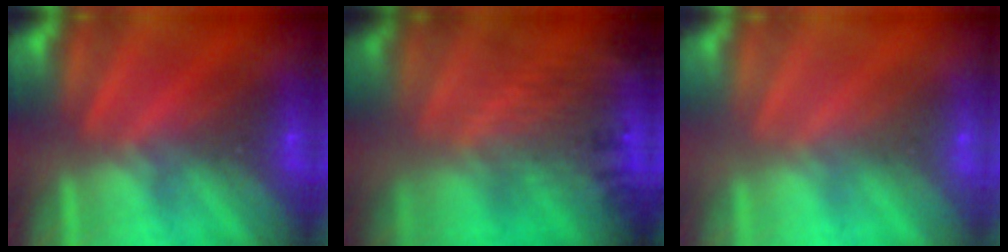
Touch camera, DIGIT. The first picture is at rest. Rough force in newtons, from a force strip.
{"total": 8.5}
{"total": 3.3}